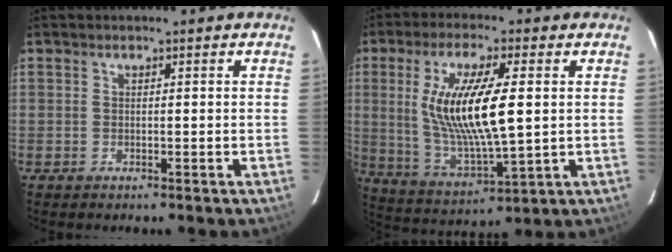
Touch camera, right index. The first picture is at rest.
{"total": 16.2, "force": [2.2, 4.2, 15.5], "torque": [-0.300, -0.009, 0.054]}